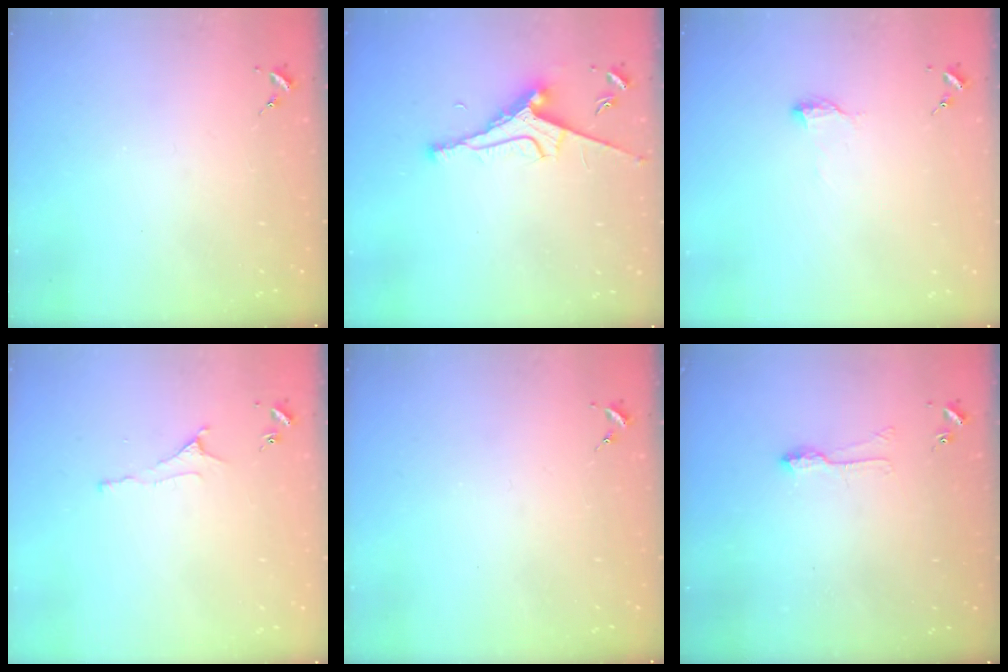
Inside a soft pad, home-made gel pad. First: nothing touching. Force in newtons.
{"total": 8.8, "press": 8.7, "slide": 1.4}
{"total": 6.8, "press": 6.8, "slide": 0.8}
{"total": 3.8, "press": 3.8, "slide": 0.8}
{"total": 0.0}
{"total": 5.3, "press": 5.2, "slide": 0.6}